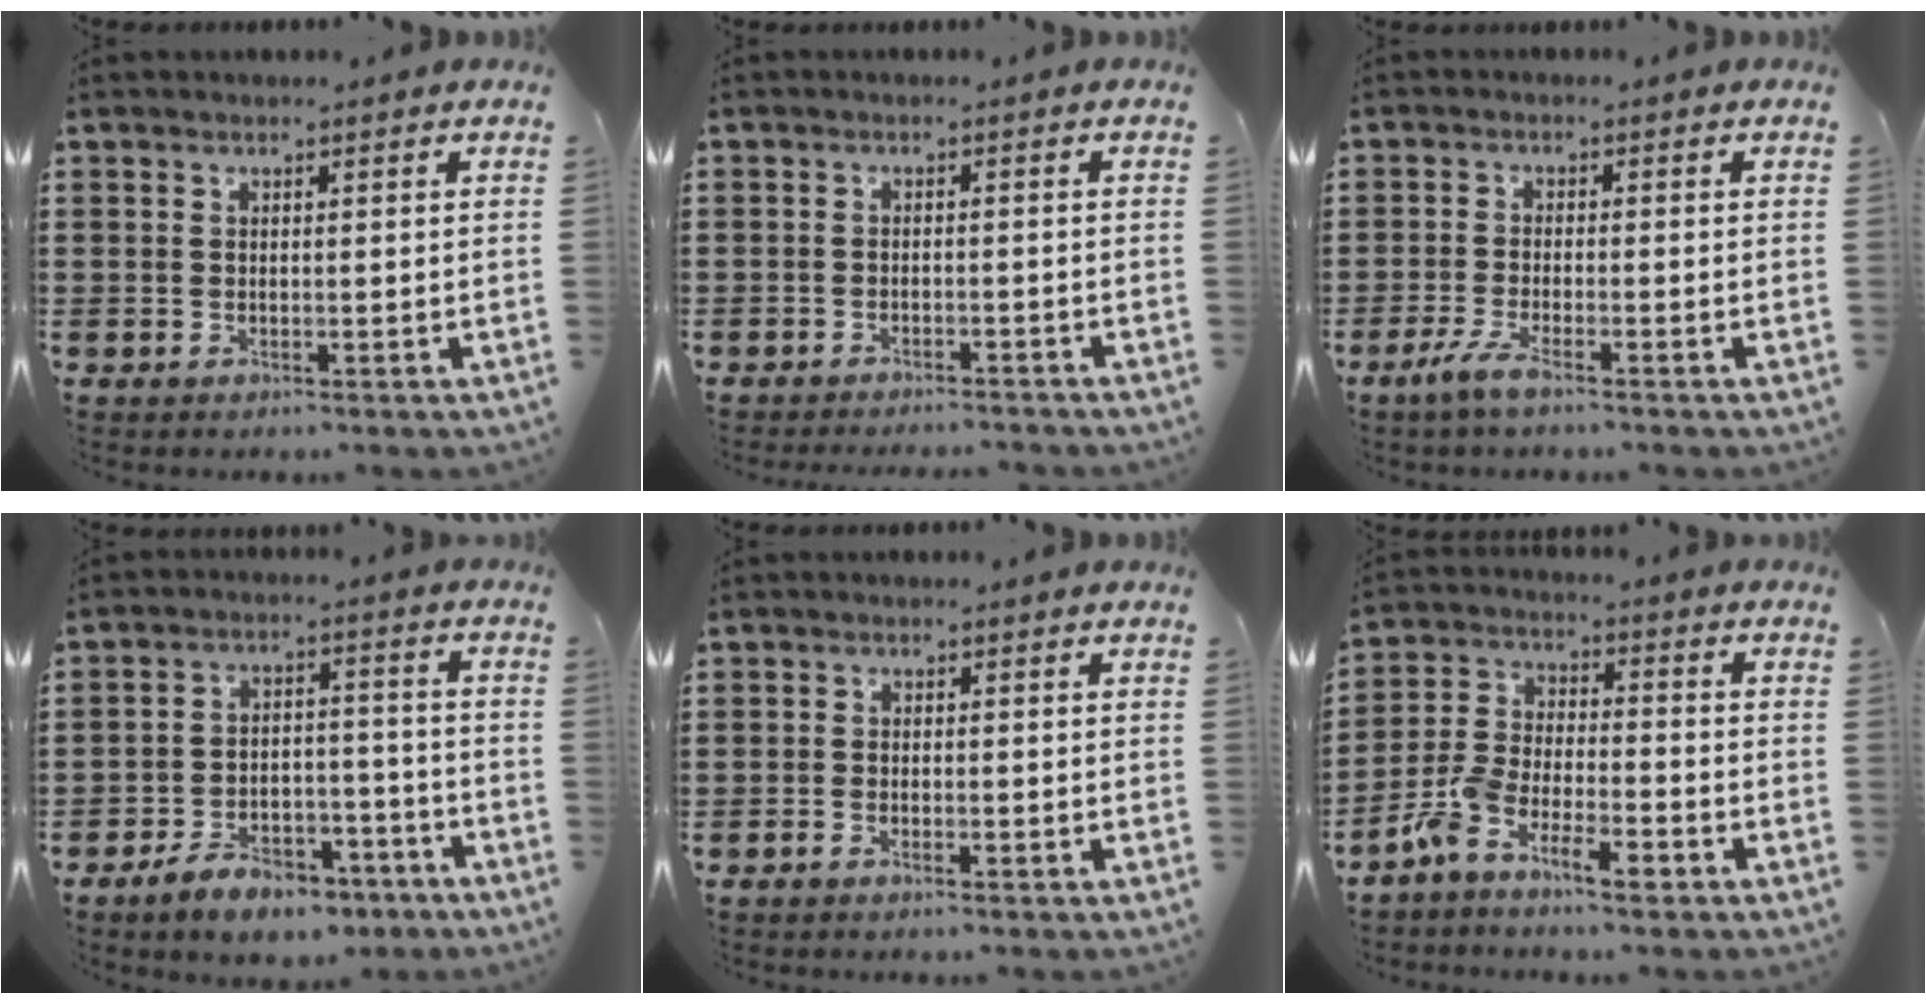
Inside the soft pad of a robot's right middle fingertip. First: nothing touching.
{"total": 1.9, "force": [-1.9, 0.0, -0.1], "torque": [-0.004, 0.001, -0.042]}
{"total": 3.3, "force": [-2.1, 0.2, 2.6], "torque": [-0.063, -0.011, -0.042]}
{"total": 6.6, "force": [-5.6, 2.5, 2.6], "torque": [-0.043, 0.018, -0.104]}
{"total": 0.9, "force": [-0.8, 0.2, 0.4], "torque": [-0.010, -0.003, -0.014]}
{"total": 7.4, "force": [-5.6, 1.9, 4.4], "torque": [-0.113, -0.008, -0.115]}